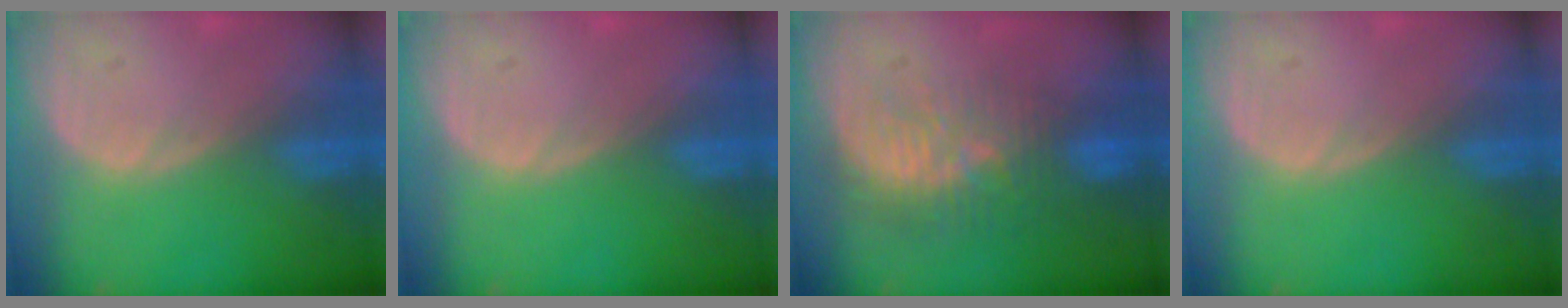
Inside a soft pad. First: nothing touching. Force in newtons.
{"total": 0.0}
{"total": 9.4, "press": 8.8, "slide": 3.4}
{"total": 0.0}